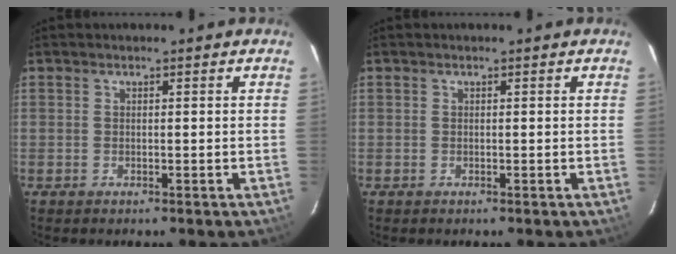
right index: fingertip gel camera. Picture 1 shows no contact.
{"total": 0.0}